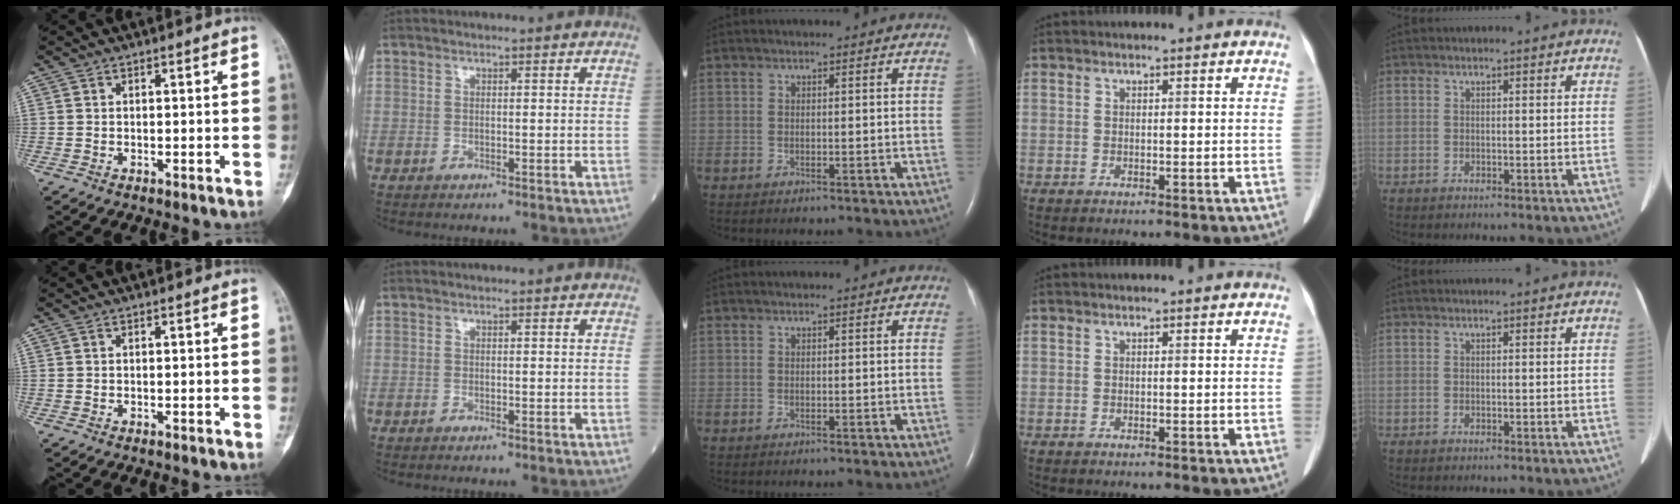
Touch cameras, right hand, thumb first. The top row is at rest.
{}